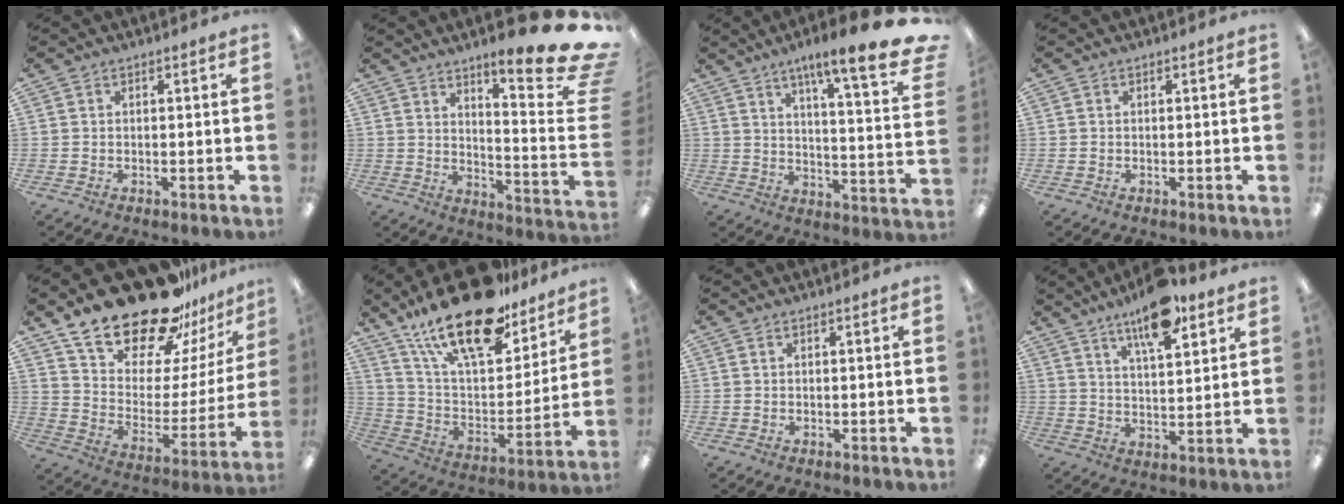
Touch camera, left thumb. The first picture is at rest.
{"total": 16.2, "force": [12.0, 1.8, 10.8], "torque": [-0.159, -0.098, 0.189]}
{"total": 14.6, "force": [10.1, 1.6, 10.5], "torque": [-0.151, -0.081, 0.152]}
{"total": 0.0}
{"total": 24.9, "force": [19.8, 10.3, 11.1], "torque": [-0.187, -0.130, 0.355]}
{"total": 24.6, "force": [17.7, 9.3, 14.3], "torque": [-0.246, -0.102, 0.305]}
{"total": 0.0}
{"total": 12.5, "force": [8.6, 4.2, 8.1], "torque": [-0.118, -0.045, 0.143]}